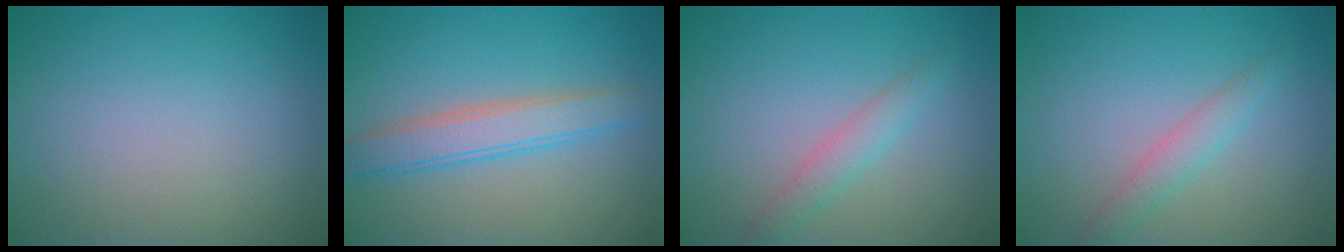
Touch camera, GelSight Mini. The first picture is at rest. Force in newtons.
{"total": 3.6, "press": 3.6, "slide": 0.1}
{"total": 1.9, "press": 1.9, "slide": 0.1}
{"total": 1.9, "press": 1.9, "slide": 0.1}